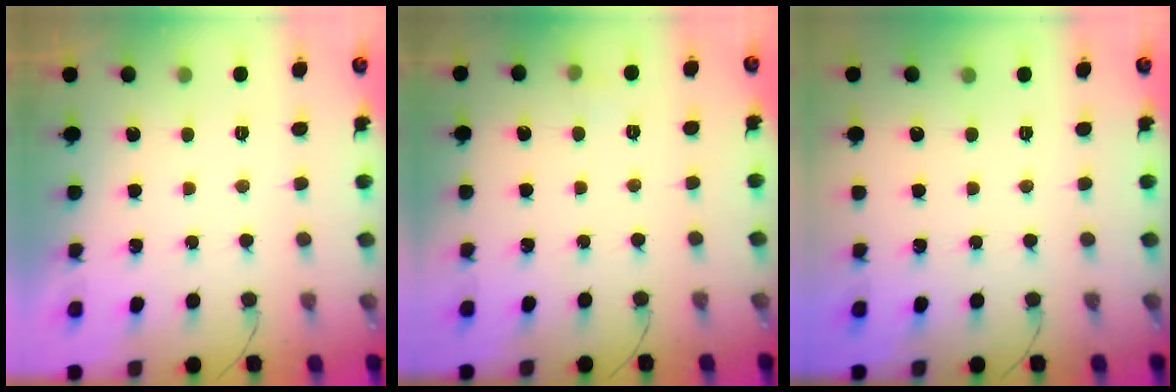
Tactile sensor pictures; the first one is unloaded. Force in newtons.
{"total": 3.2, "press": 2.9, "slide": 1.3}
{"total": 0.0}